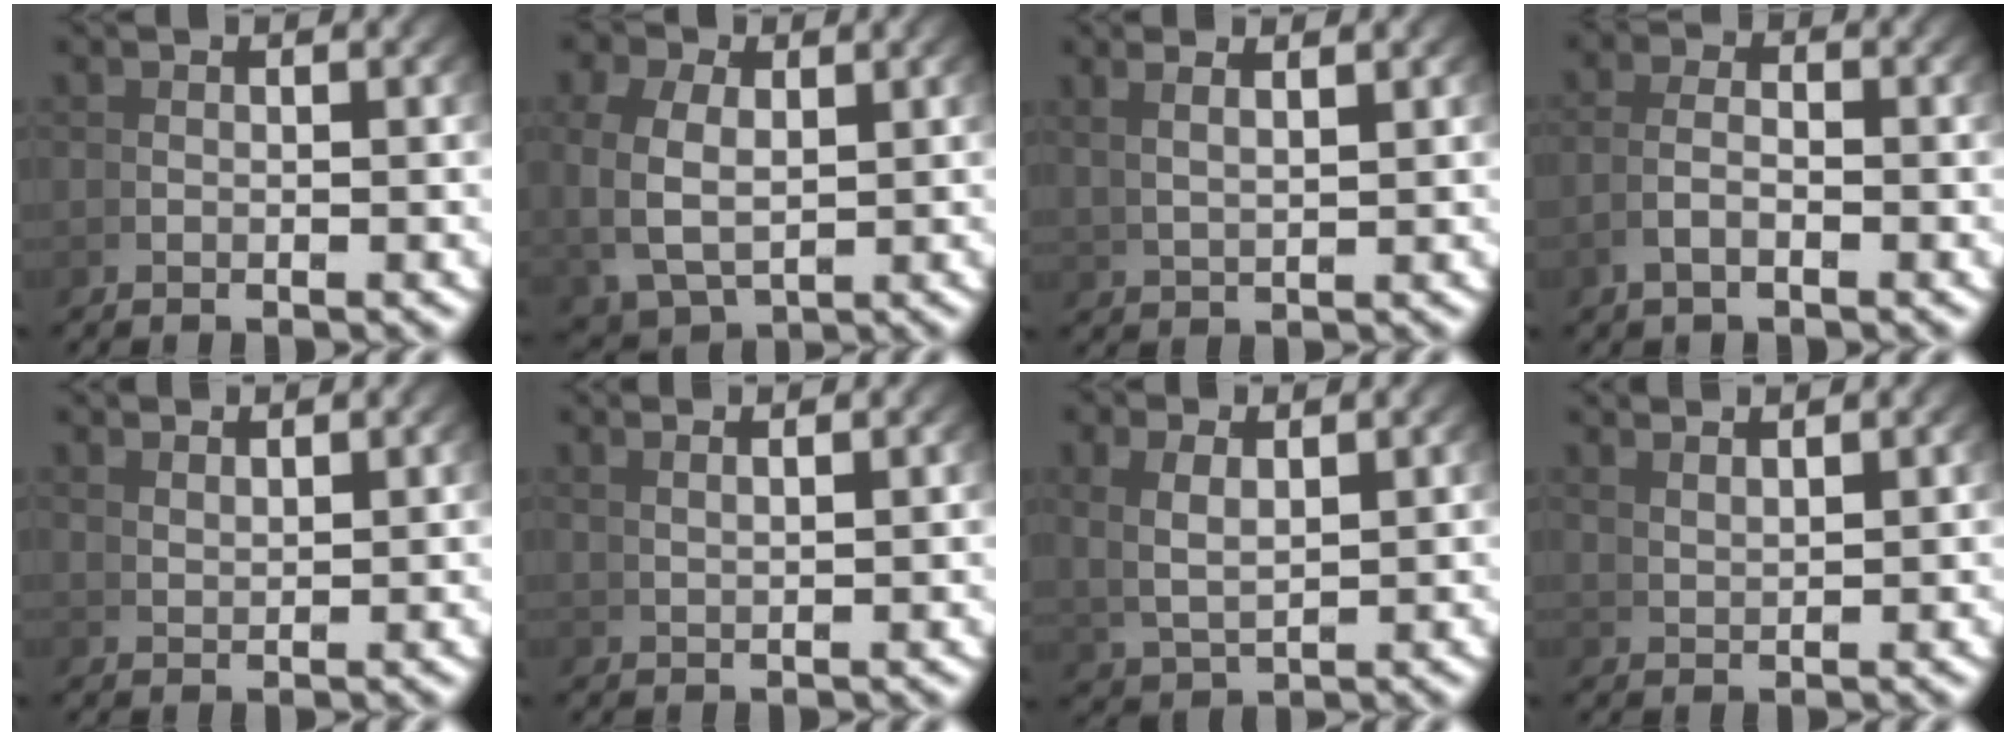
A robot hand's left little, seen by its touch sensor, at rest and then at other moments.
{"total": 5.8, "force": [0.9, 4.4, 3.6], "torque": [-0.090, -0.021, 0.031]}
{"total": 2.8, "force": [2.3, -0.1, 1.5], "torque": [-0.015, 0.010, 0.048]}
{"total": 1.8, "force": [-0.6, 0.6, 1.5], "torque": [-0.037, -0.011, -0.006]}
{"total": 2.7, "force": [2.6, -0.9, 0.1], "torque": [0.007, 0.001, 0.056]}
{"total": 2.8, "force": [2.5, -0.8, 0.8], "torque": [-0.001, 0.008, 0.049]}
{"total": 3.0, "force": [1.7, 1.4, 2.1], "torque": [-0.047, -0.006, 0.043]}
{"total": 3.1, "force": [2.9, -0.6, 0.6], "torque": [-0.001, 0.004, 0.060]}